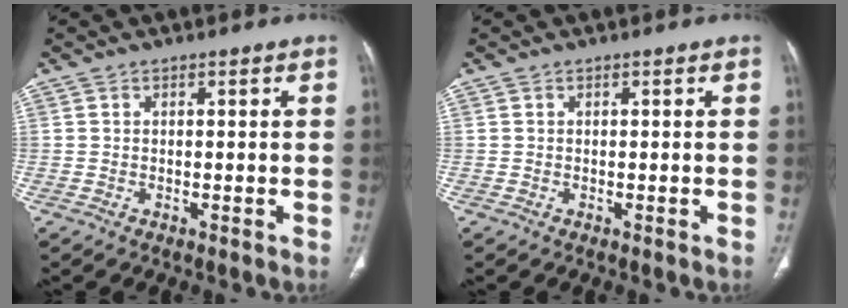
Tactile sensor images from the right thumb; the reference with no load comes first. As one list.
[{"total": 0.0}]